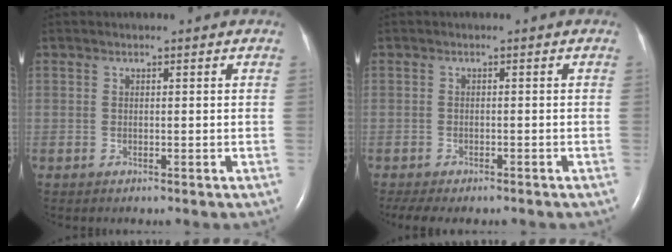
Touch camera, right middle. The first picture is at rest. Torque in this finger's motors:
{"motor_torque": [0.35, -0.33, 0.06, 0.02]}